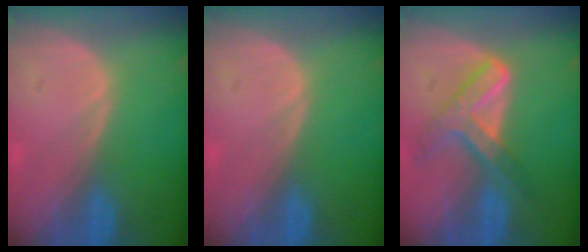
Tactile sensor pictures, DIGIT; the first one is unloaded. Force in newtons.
{"total": 0.0}
{"total": 7.3, "press": 6.2, "slide": 3.8}